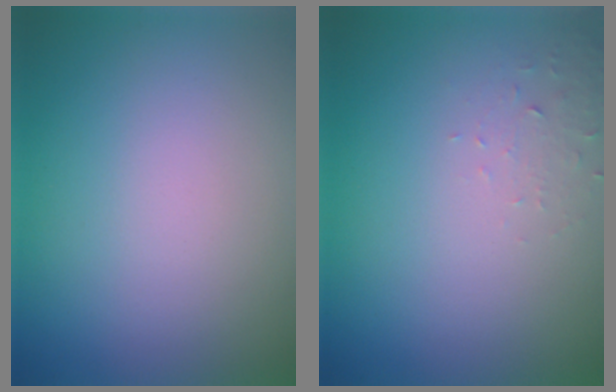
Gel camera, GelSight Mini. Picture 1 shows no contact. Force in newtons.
{"total": 1.2, "press": 1.2, "slide": 0.1}